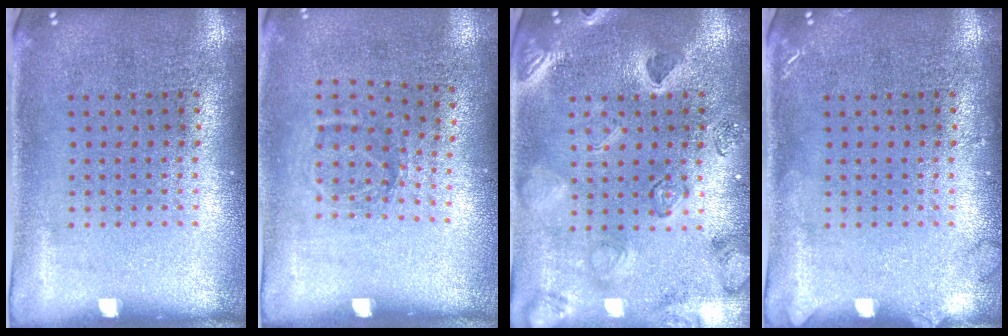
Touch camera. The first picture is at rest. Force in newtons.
{"total": 1.2, "press": 0.8, "slide": 0.8}
{"total": 2.5, "press": 2.4, "slide": 0.9}
{"total": 1.1, "press": 1.1, "slide": 0.1}